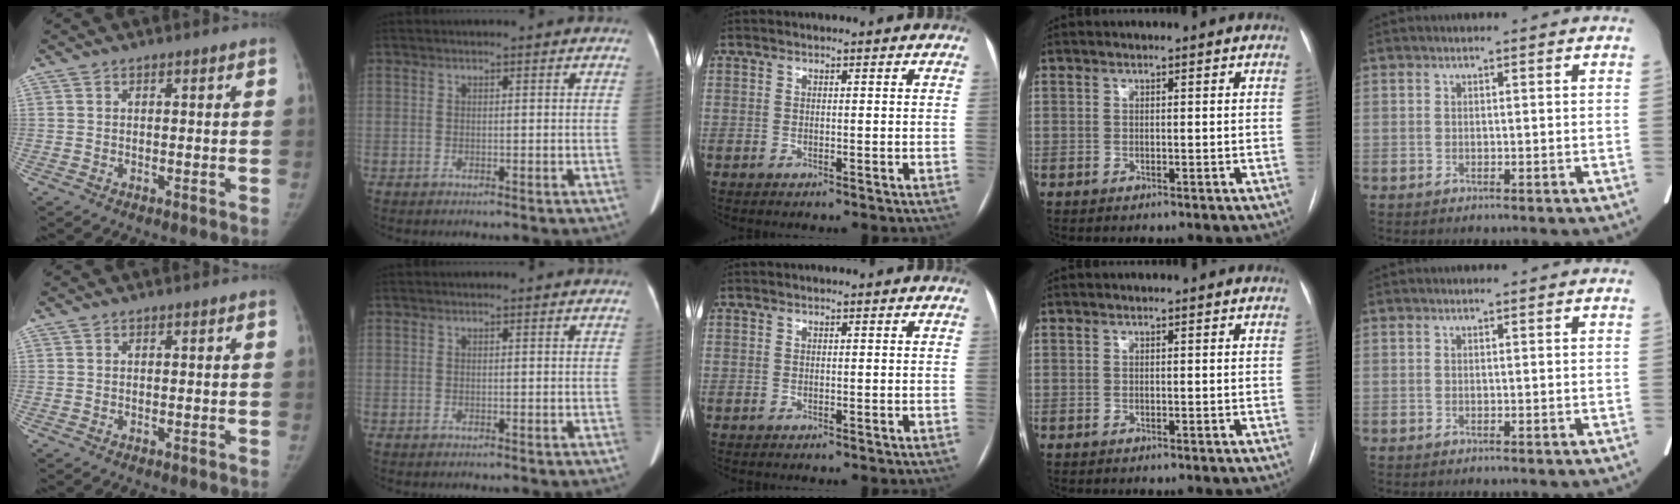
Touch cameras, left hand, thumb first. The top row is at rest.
{}